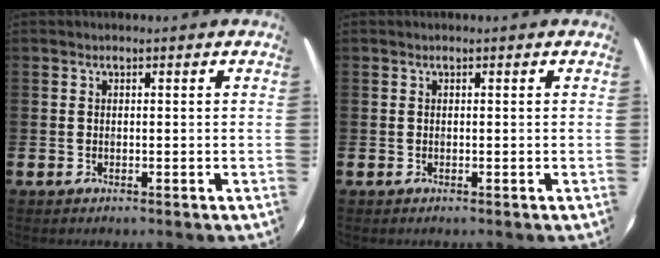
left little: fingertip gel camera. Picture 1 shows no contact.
{"total": 0.0}